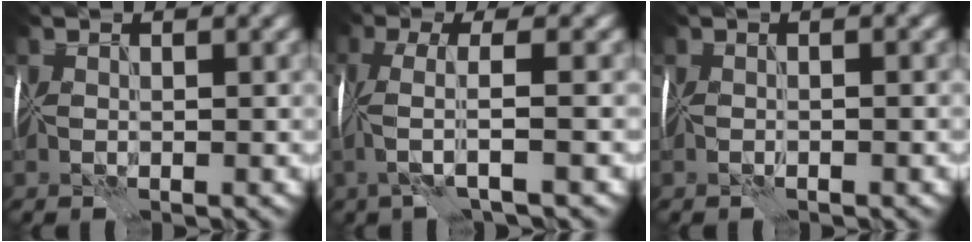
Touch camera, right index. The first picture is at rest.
{"total": 3.6, "force": [-0.7, 0.4, 3.5], "torque": [-0.068, 0.007, -0.022]}
{"total": 1.3, "force": [0.0, 0.5, 1.2], "torque": [-0.008, 0.002, -0.008]}